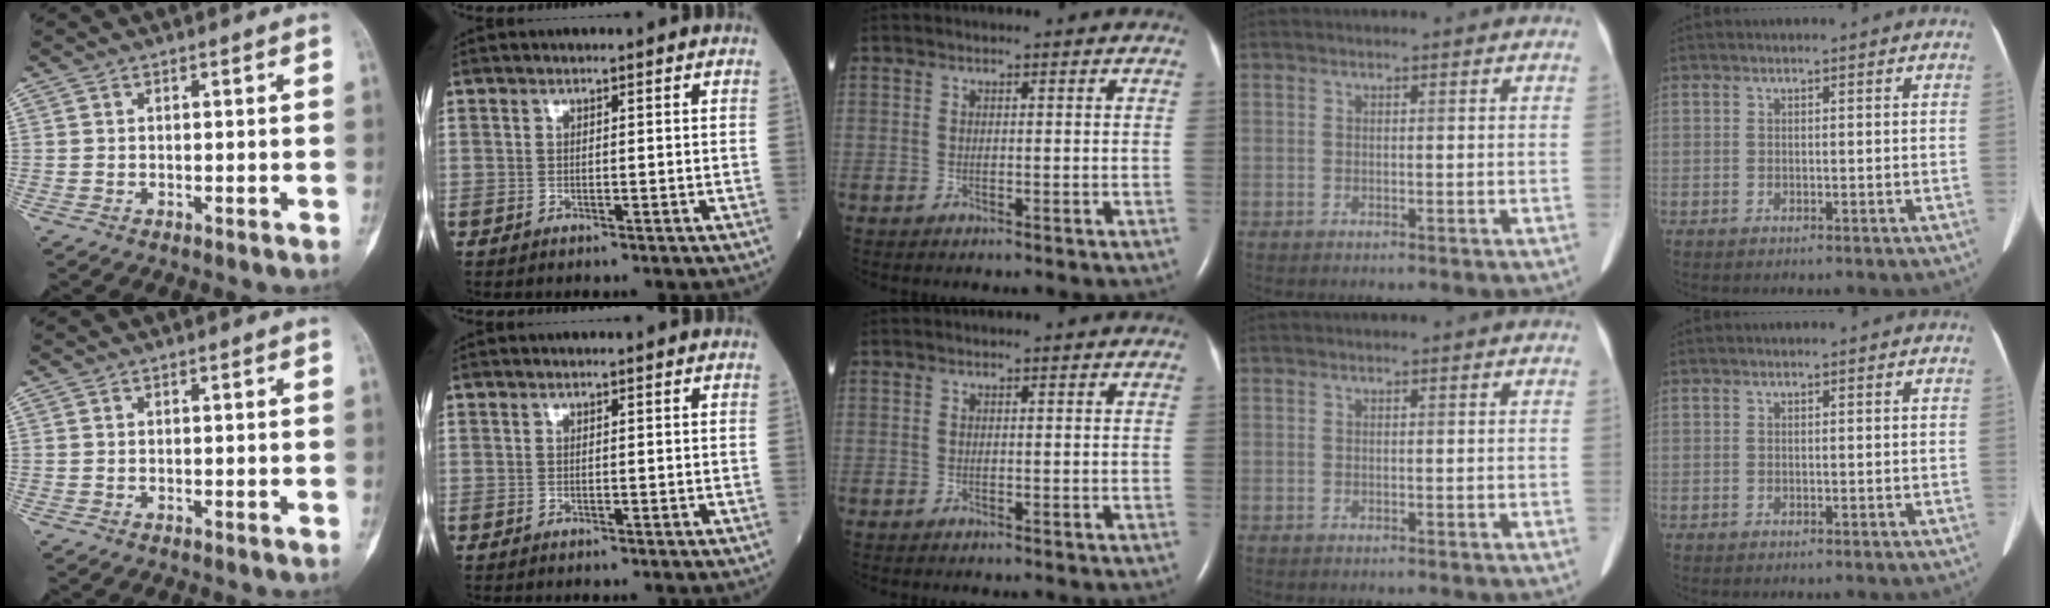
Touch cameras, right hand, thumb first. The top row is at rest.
{}